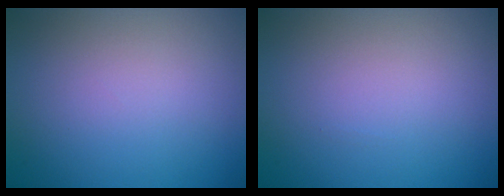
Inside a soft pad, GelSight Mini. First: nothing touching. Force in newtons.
{"total": 0.0}